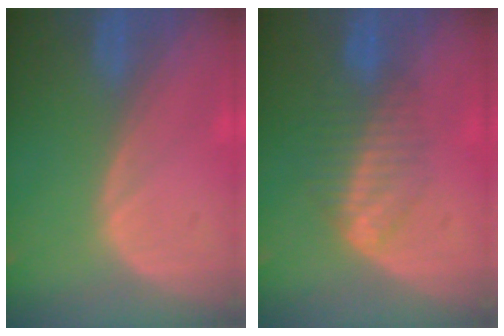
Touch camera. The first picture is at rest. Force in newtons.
{"total": 6.7, "press": 5.7, "slide": 3.5}